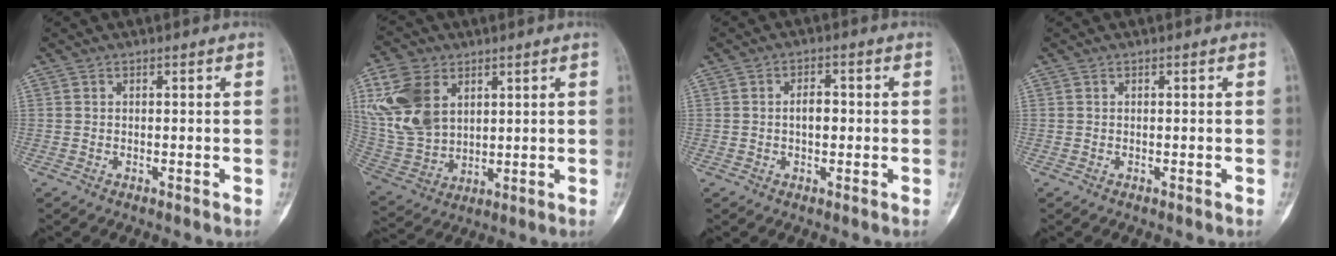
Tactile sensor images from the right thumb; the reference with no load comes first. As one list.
[{"total": 15.1, "force": [5.4, 10.5, 9.4], "torque": [-0.184, -0.013, 0.121]}, {"total": 3.4, "force": [0.0, 2.1, 2.7], "torque": [-0.034, 0.008, -0.004]}, {"total": 0.0}]